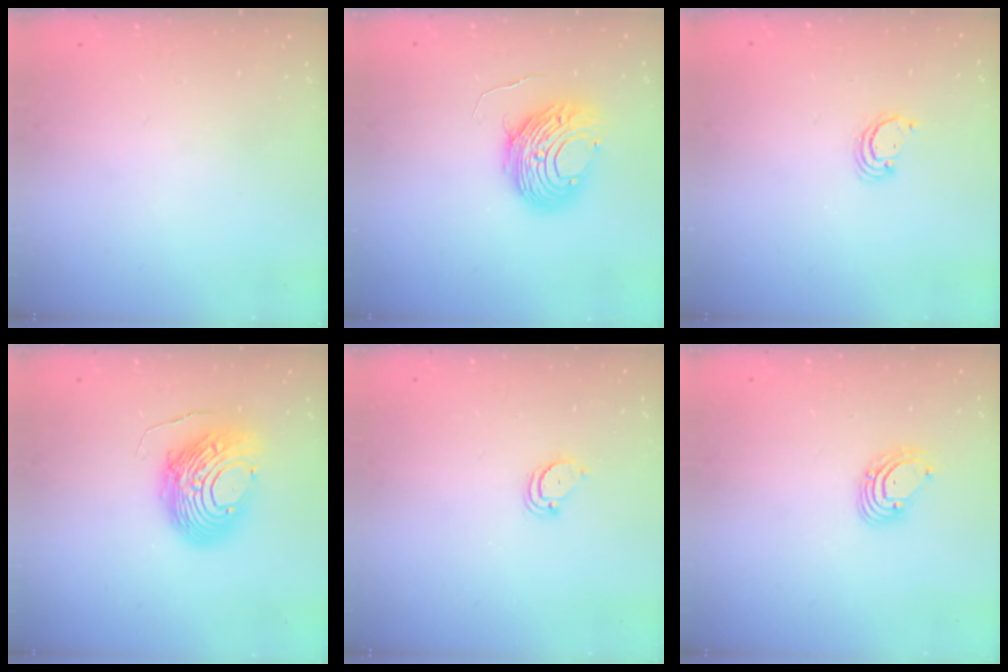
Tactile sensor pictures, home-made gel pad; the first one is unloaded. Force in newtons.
{"total": 10.9, "press": 10.8, "slide": 1.1}
{"total": 2.6, "press": 2.6, "slide": 0.3}
{"total": 12.6, "press": 12.6, "slide": 1.3}
{"total": 2.1, "press": 2.1, "slide": 0.2}
{"total": 3.7, "press": 3.7, "slide": 0.4}